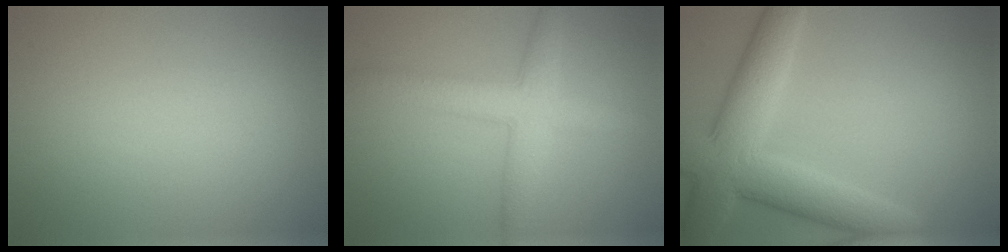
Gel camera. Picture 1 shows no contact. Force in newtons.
{"total": 4.5, "press": 4.5, "slide": 0.1}
{"total": 8.0, "press": 8.0, "slide": 0.3}